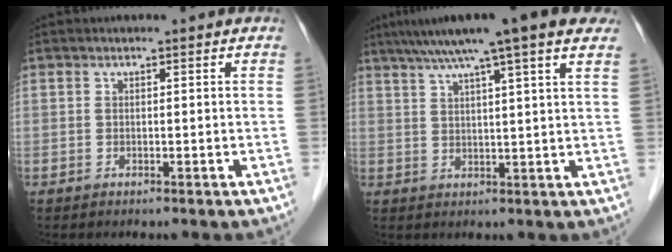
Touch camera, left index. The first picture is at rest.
{"total": 13.2, "force": [9.6, -0.1, 9.0], "torque": [-0.141, 0.036, 0.124]}